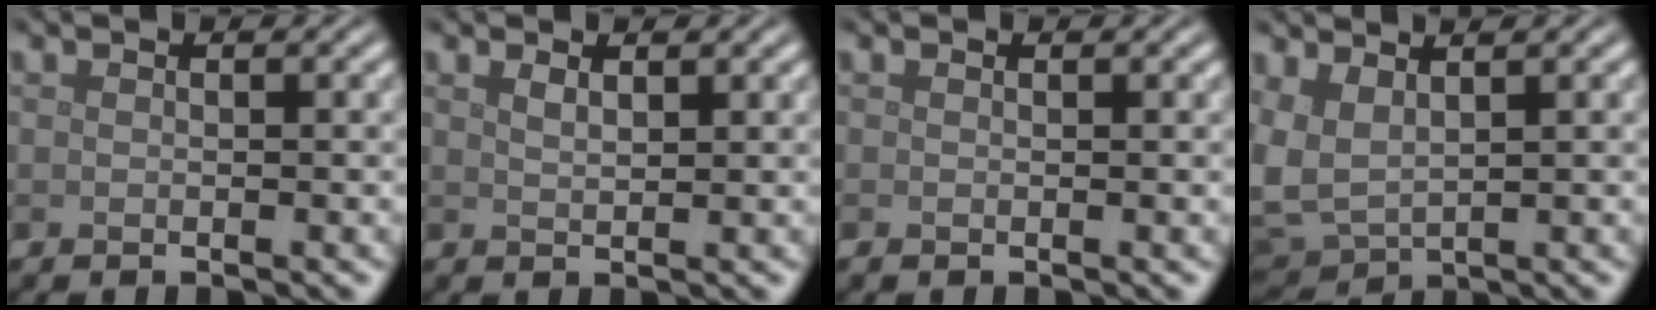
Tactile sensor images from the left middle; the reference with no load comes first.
{"total": 1.1, "force": [0.8, 0.3, 0.7], "torque": [-0.014, 0.001, 0.016]}
{"total": 0.0}
{"total": 3.9, "force": [1.4, 1.9, 3.1], "torque": [-0.089, 0.000, 0.030]}